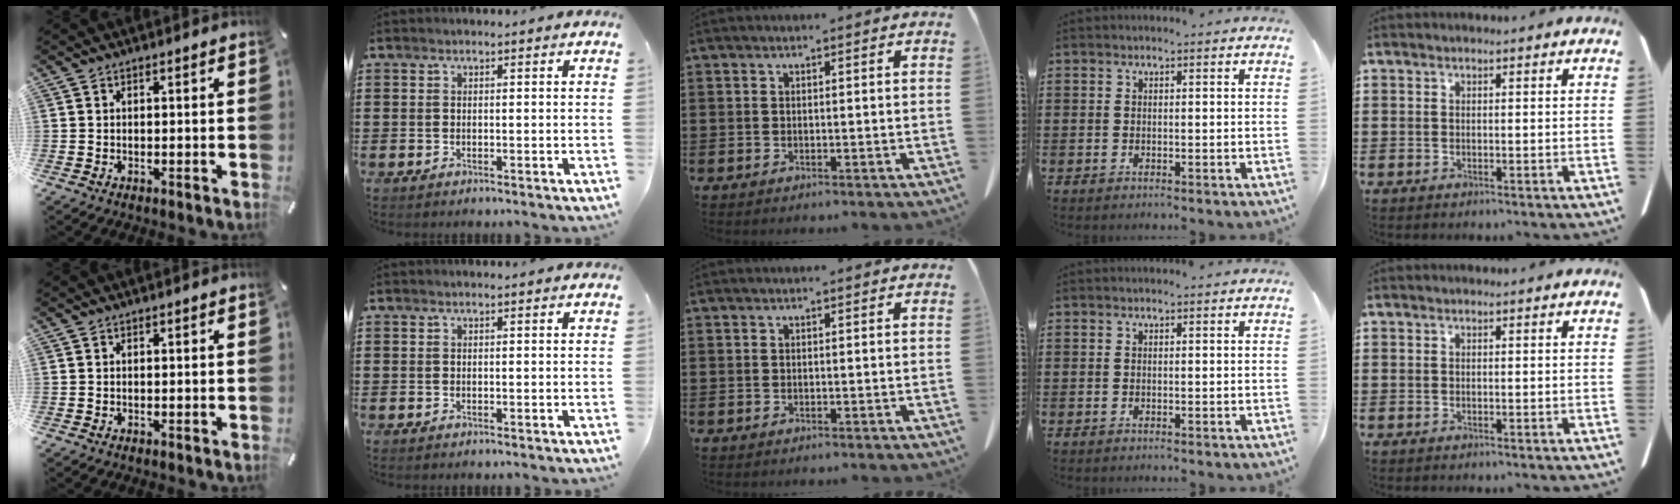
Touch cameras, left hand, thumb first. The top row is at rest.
{}